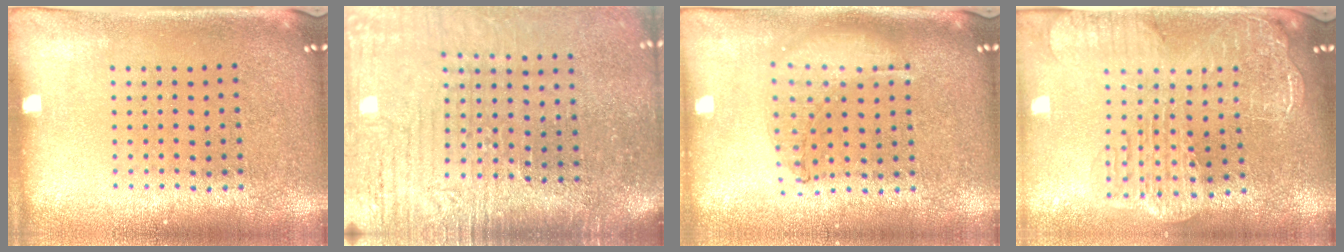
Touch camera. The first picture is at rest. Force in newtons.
{"total": 4.2, "press": 3.6, "slide": 2.1}
{"total": 1.0, "press": 1.0, "slide": 0.2}
{"total": 2.8, "press": 2.3, "slide": 1.6}